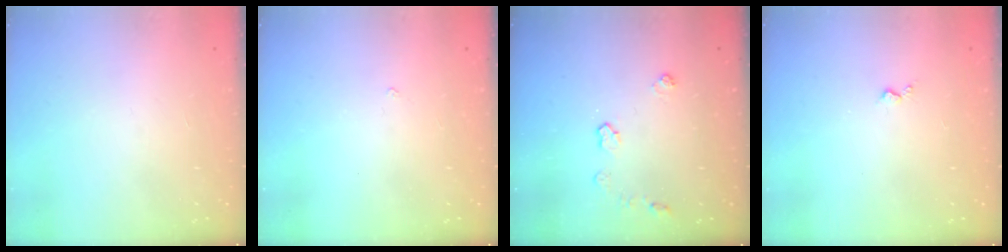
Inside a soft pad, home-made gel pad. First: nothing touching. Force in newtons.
{"total": 1.9, "press": 1.9, "slide": 0.4}
{"total": 4.8, "press": 4.8, "slide": 0.6}
{"total": 3.0, "press": 2.9, "slide": 0.5}